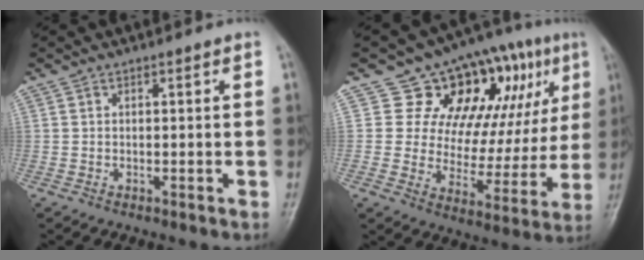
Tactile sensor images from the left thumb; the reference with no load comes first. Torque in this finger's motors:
{"motor_torque": [0.16, 0.84, 0.20, -0.08, 0.12]}